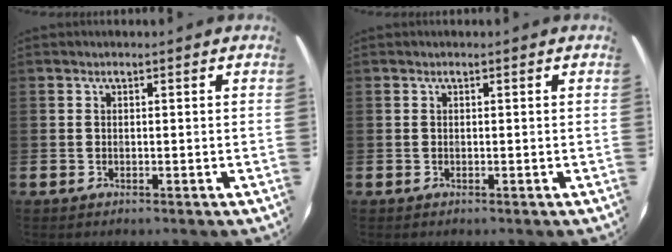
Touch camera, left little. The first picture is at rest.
{"total": 0.0}